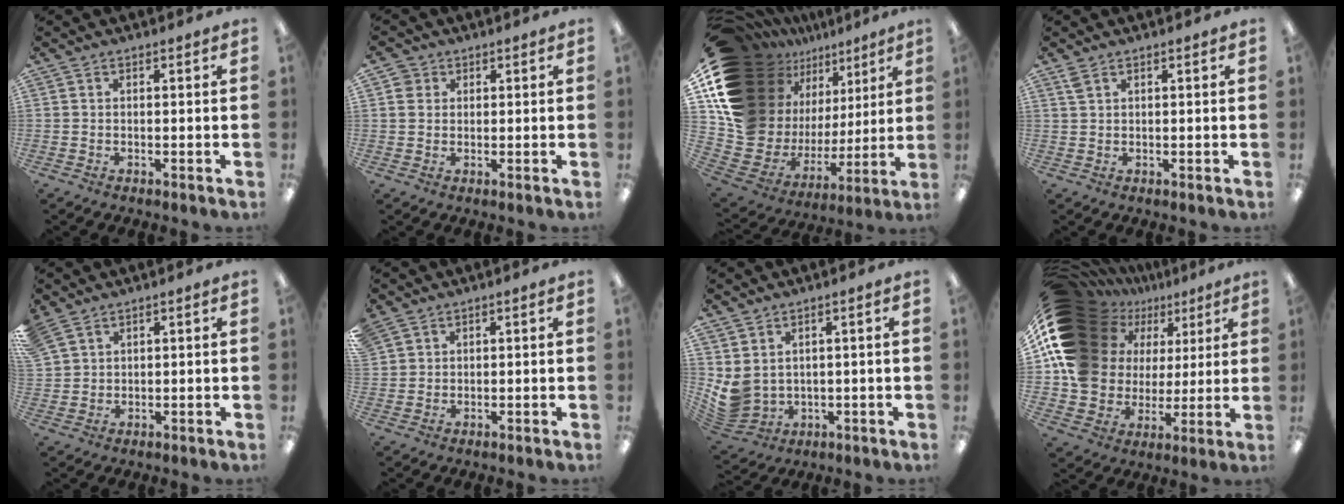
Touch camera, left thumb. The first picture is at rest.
{"total": 3.3, "force": [1.5, 2.9, 0.6], "torque": [-0.013, 0.004, 0.027]}
{"total": 18.6, "force": [7.3, 13.9, 10.0], "torque": [-0.174, -0.088, 0.181]}
{"total": 1.6, "force": [1.1, 0.7, 0.9], "torque": [-0.023, 0.001, 0.021]}
{"total": 4.4, "force": [3.5, 2.4, 1.3], "torque": [-0.036, -0.009, 0.069]}
{"total": 2.8, "force": [2.2, 1.7, 0.4], "torque": [-0.013, -0.002, 0.043]}
{"total": 4.9, "force": [1.9, 4.0, 2.2], "torque": [-0.071, -0.021, 0.035]}
{"total": 18.2, "force": [7.4, 14.3, 8.4], "torque": [-0.180, -0.046, 0.159]}